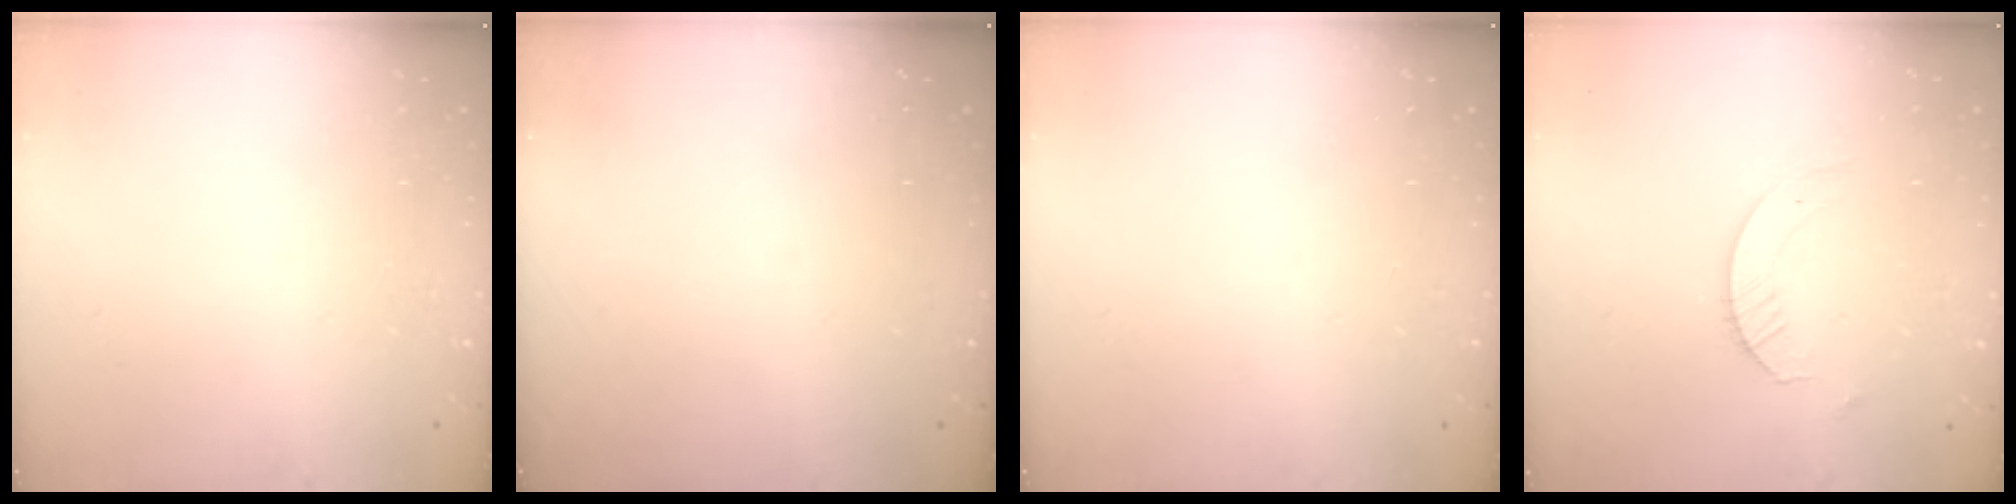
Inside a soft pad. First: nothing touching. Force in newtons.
{"total": 0.0}
{"total": 0.0}
{"total": 4.1, "press": 4.1, "slide": 0.4}